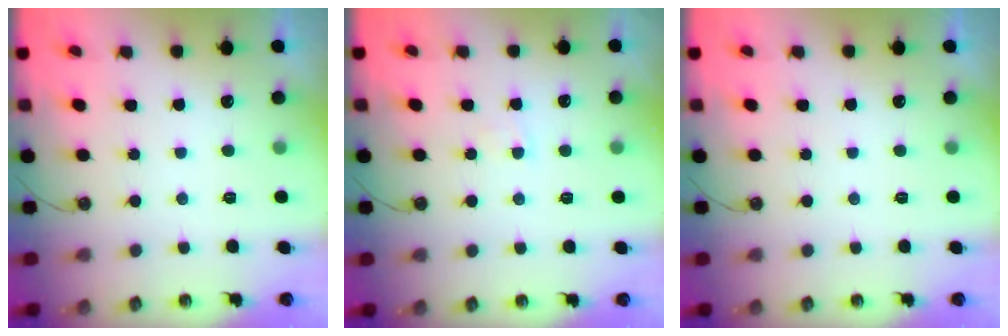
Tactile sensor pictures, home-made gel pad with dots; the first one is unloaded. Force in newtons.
{"total": 3.0, "press": 3.0, "slide": 0.4}
{"total": 0.0}